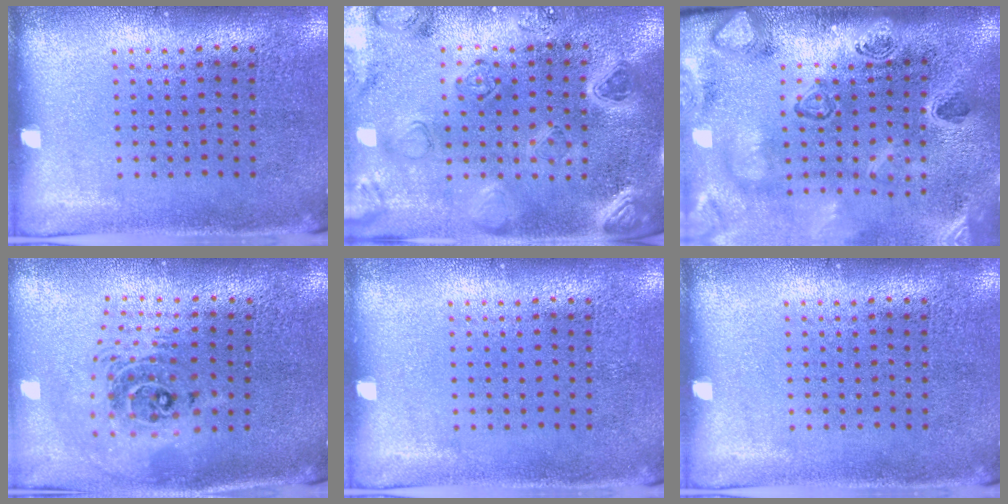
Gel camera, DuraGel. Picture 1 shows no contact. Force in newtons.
{"total": 2.2, "press": 2.2, "slide": 0.2}
{"total": 4.5, "press": 3.2, "slide": 3.1}
{"total": 2.1, "press": 1.7, "slide": 1.4}
{"total": 0.0}
{"total": 0.0}